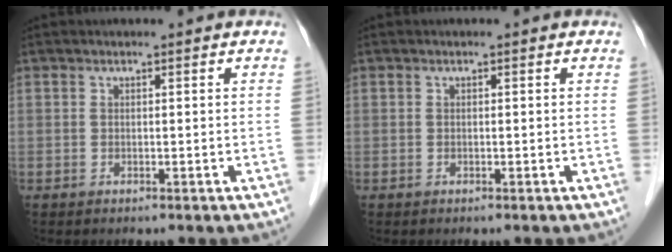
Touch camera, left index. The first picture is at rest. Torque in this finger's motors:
{"motor_torque": [-0.04, -0.03, 0.00, 0.00]}